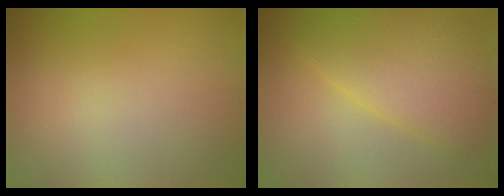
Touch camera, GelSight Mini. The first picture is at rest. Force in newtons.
{"total": 5.4, "press": 5.4, "slide": 0.3}